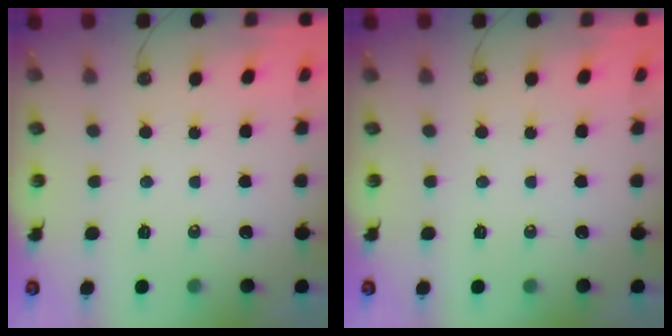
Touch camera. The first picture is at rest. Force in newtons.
{"total": 0.0}